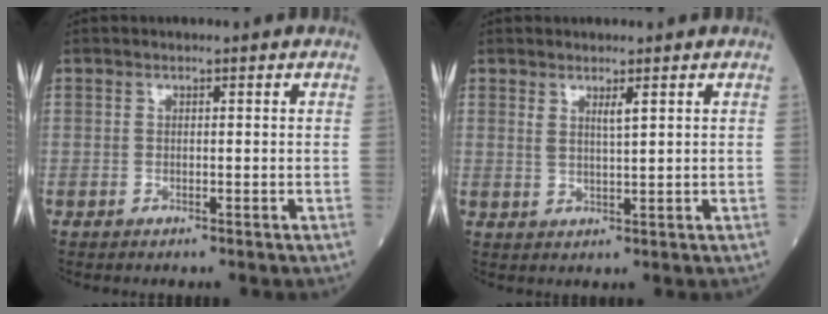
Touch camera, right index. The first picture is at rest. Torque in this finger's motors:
{"motor_torque": [0.10, 0.16, 0.02, 0.01]}